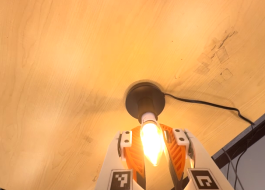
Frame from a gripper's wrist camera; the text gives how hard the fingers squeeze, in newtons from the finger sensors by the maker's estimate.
{"total": 15.9, "left": 14.8, "right": 16.9}